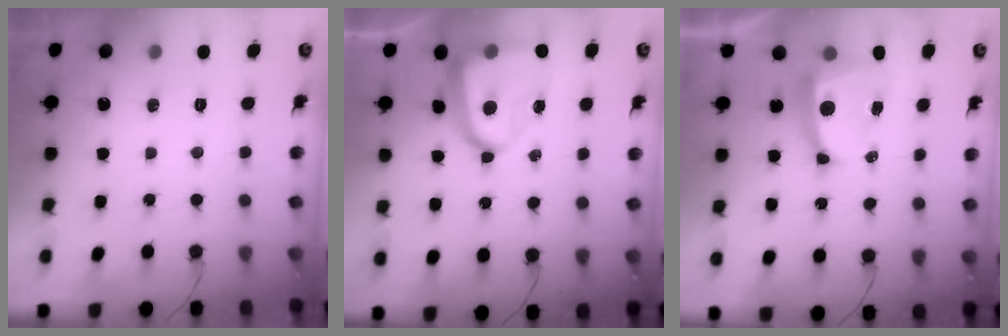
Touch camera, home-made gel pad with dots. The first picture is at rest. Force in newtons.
{"total": 14.0, "press": 13.9, "slide": 1.5}
{"total": 8.5, "press": 8.4, "slide": 0.7}